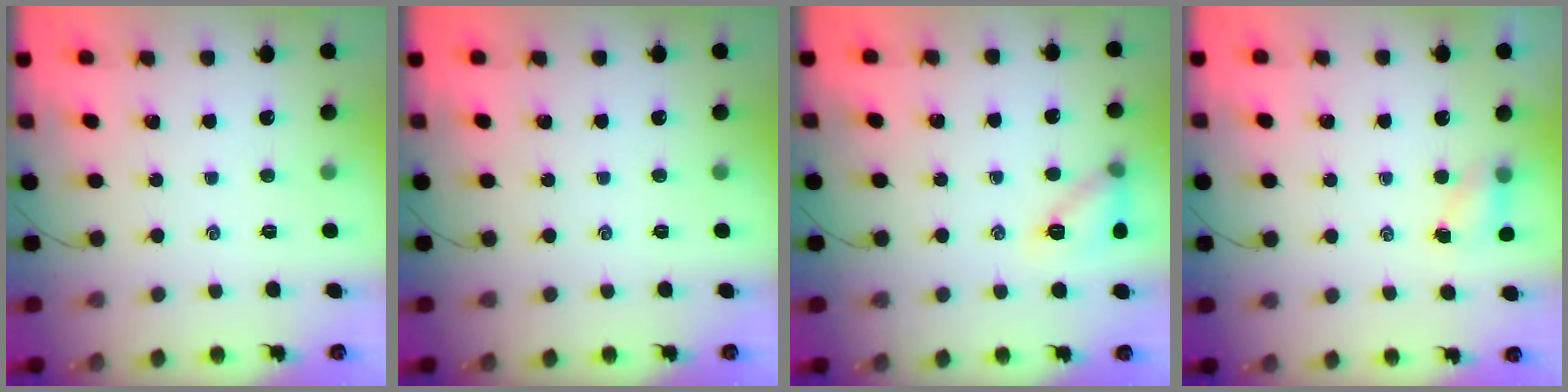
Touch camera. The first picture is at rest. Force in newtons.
{"total": 0.0}
{"total": 10.4, "press": 10.4, "slide": 0.5}
{"total": 4.0, "press": 3.9, "slide": 1.0}